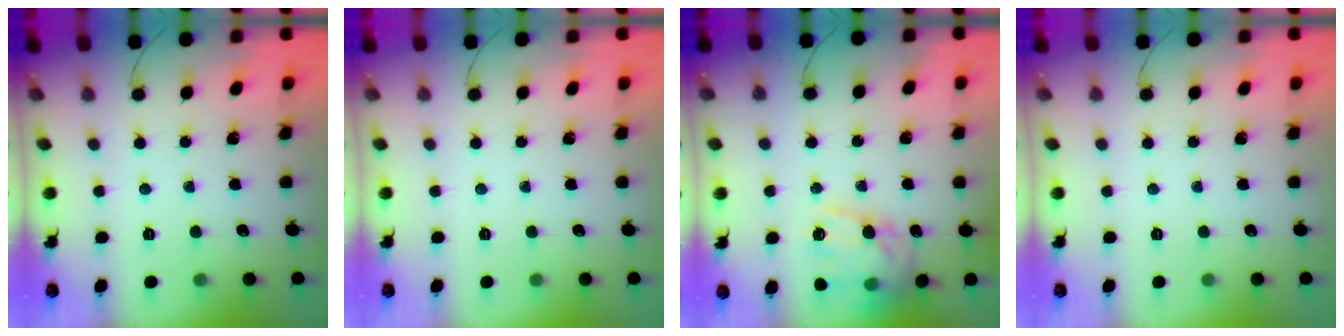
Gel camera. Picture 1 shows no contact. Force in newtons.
{"total": 0.0}
{"total": 15.9, "press": 15.6, "slide": 3.2}
{"total": 0.0}